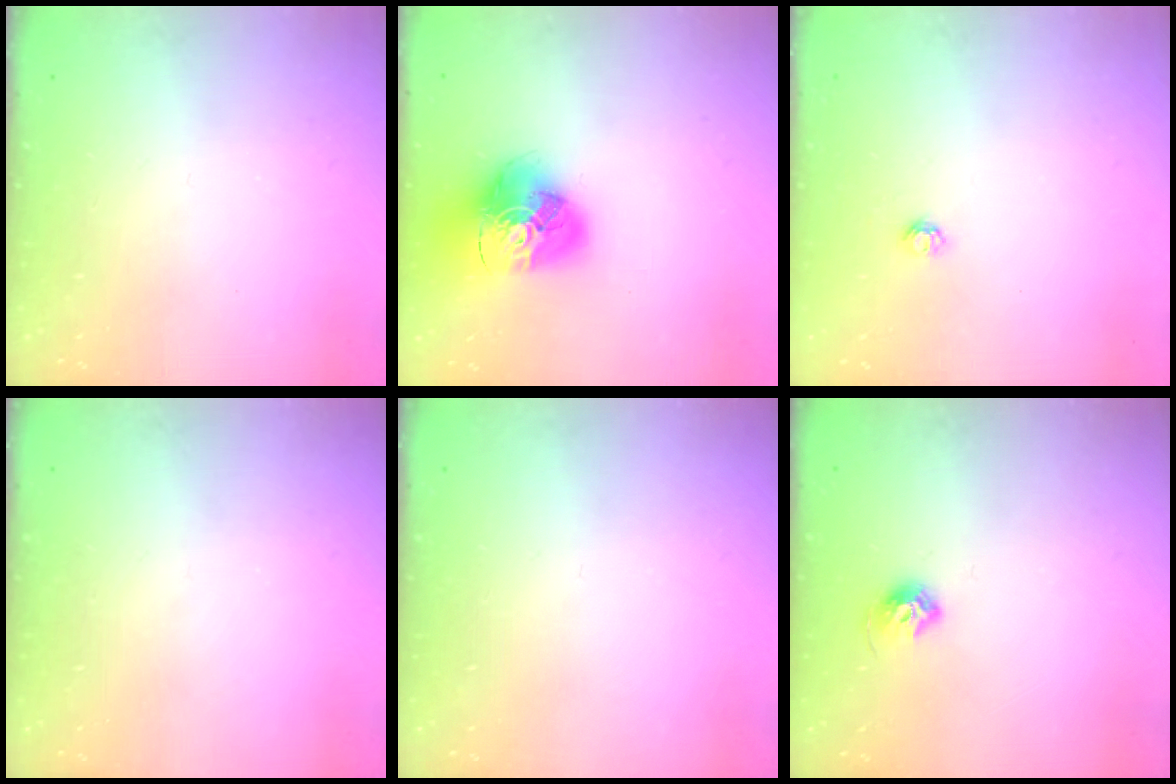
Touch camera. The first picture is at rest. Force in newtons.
{"total": 17.2, "press": 17.0, "slide": 1.9}
{"total": 3.9, "press": 3.9, "slide": 0.5}
{"total": 0.0}
{"total": 0.0}
{"total": 7.3, "press": 7.3, "slide": 0.8}